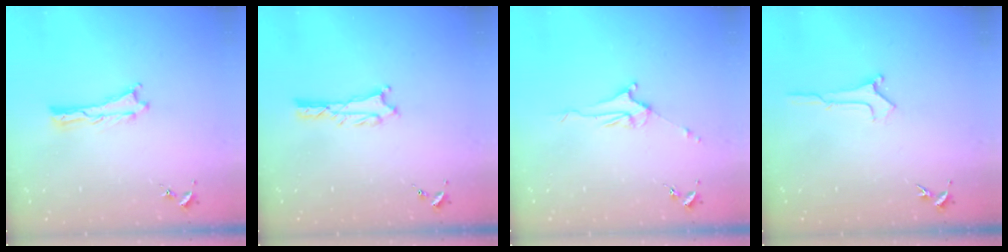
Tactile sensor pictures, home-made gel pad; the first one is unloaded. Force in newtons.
{"total": 1.3, "press": 1.3, "slide": 0.3}
{"total": 3.7, "press": 3.7, "slide": 0.5}
{"total": 0.0}